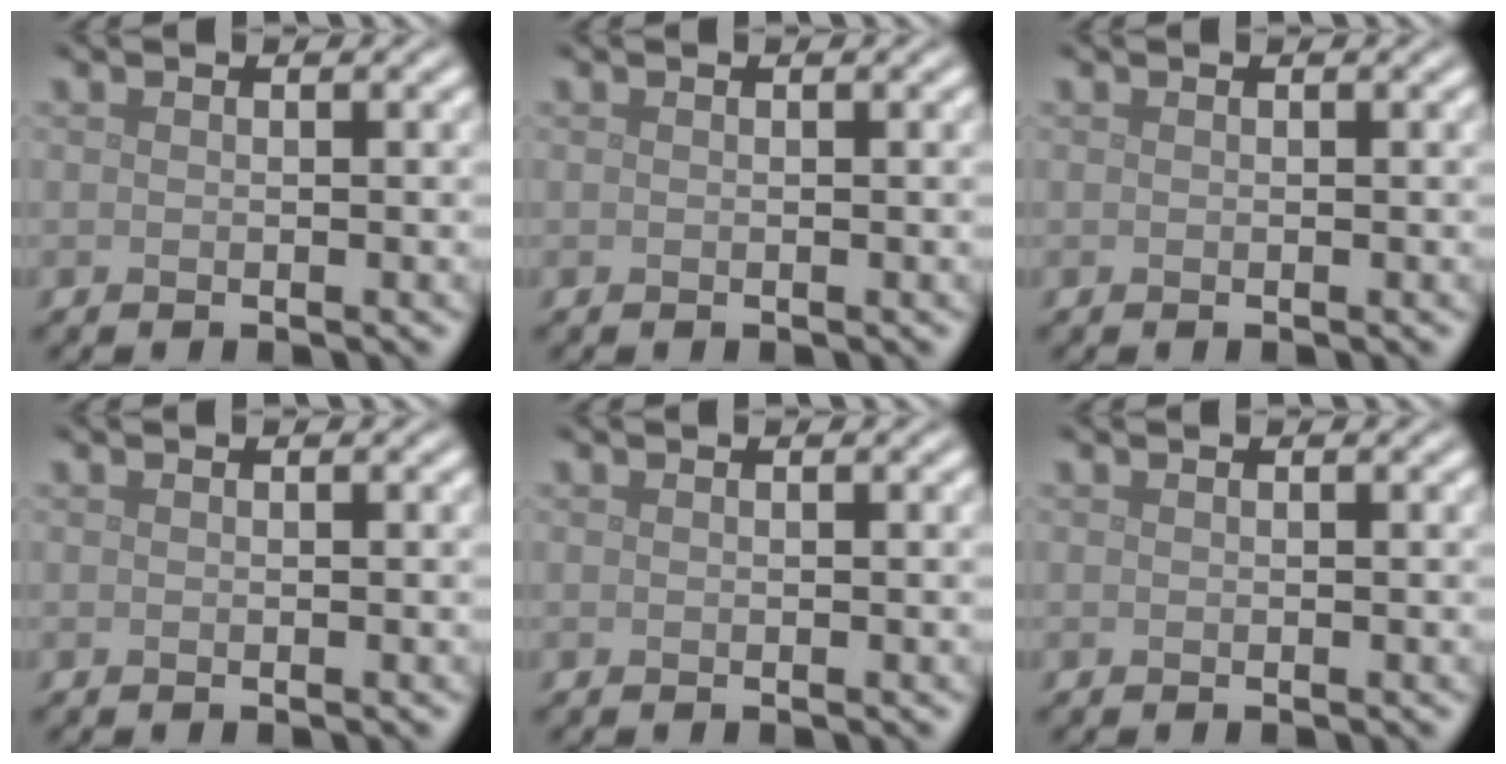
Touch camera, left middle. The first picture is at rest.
{"total": 0.0}
{"total": 0.0}
{"total": 0.0}
{"total": 0.0}
{"total": 0.0}